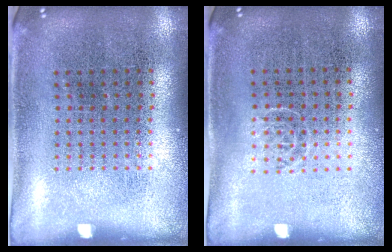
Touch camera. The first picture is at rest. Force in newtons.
{"total": 0.6, "press": 0.4, "slide": 0.5}